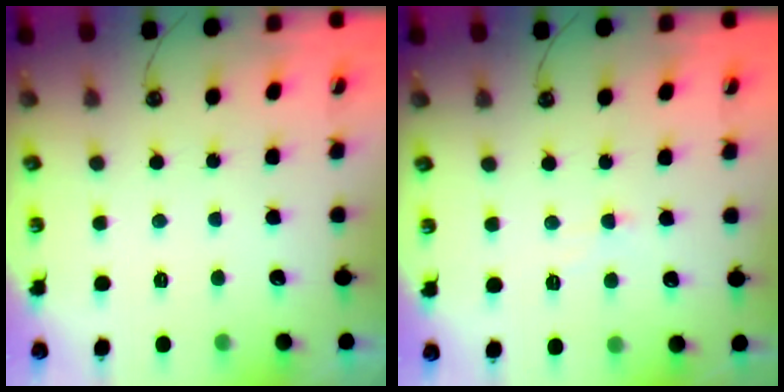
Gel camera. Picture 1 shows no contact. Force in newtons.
{"total": 2.4, "press": 2.3, "slide": 0.5}